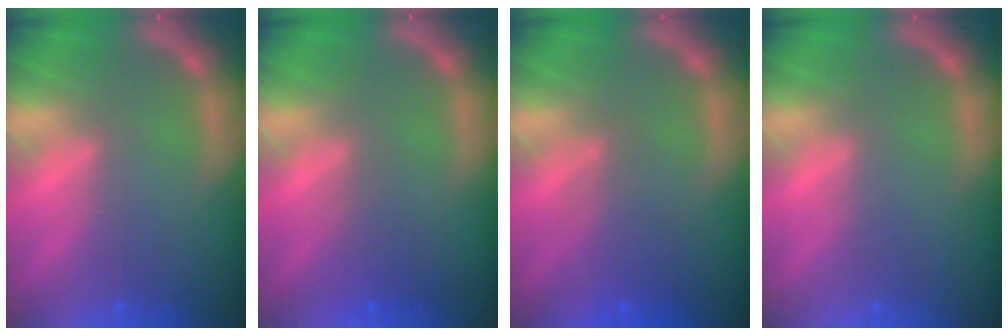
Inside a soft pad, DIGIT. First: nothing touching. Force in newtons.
{"total": 2.0}
{"total": 3.5}
{"total": 0.0}